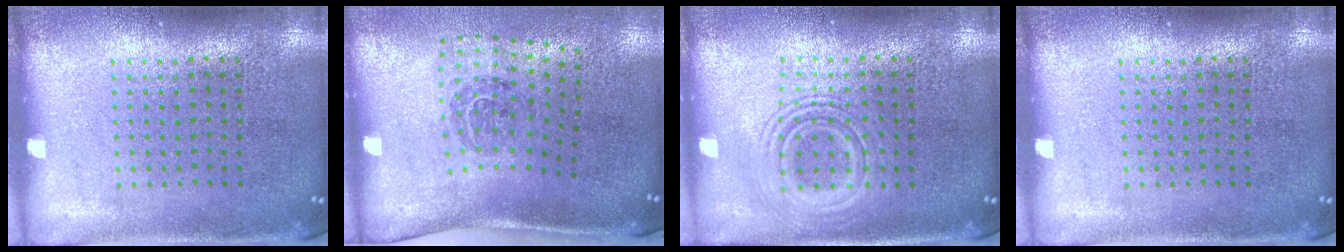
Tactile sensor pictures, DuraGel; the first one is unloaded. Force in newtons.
{"total": 1.8, "press": 1.1, "slide": 1.4}
{"total": 2.6, "press": 2.6, "slide": 0.5}
{"total": 0.0}